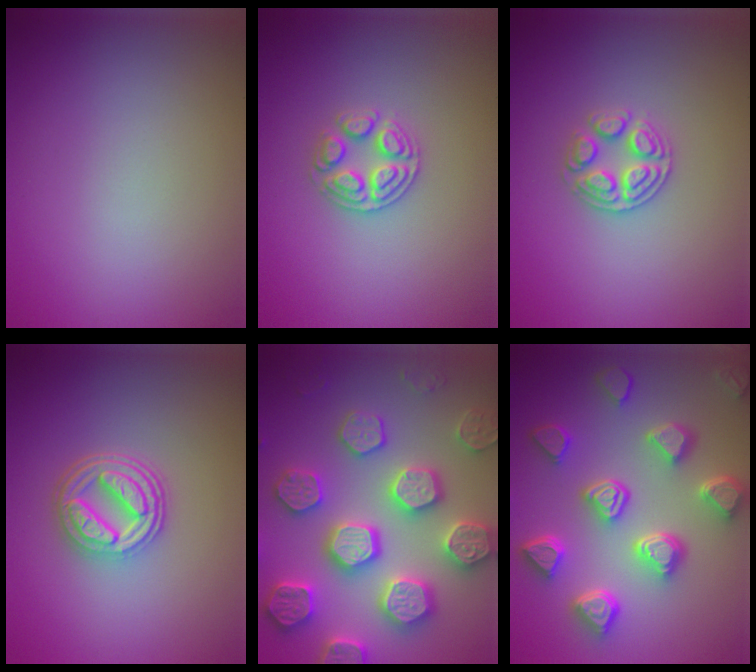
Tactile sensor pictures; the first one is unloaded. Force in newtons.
{"total": 2.7, "press": 2.6, "slide": 0.7}
{"total": 2.7, "press": 2.6, "slide": 0.7}
{"total": 4.8, "press": 3.8, "slide": 3.1}
{"total": 7.9, "press": 7.7, "slide": 1.7}
{"total": 7.0, "press": 5.8, "slide": 3.9}